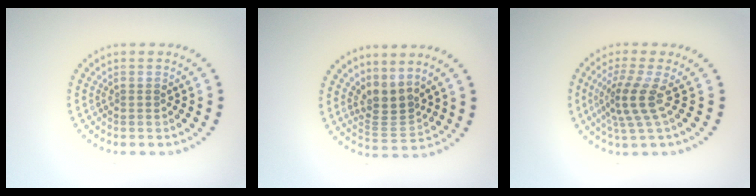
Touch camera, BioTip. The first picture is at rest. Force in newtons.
{"total": 2.8, "press": 2.0, "slide": 1.9}
{"total": 3.4, "press": 2.4, "slide": 2.4}